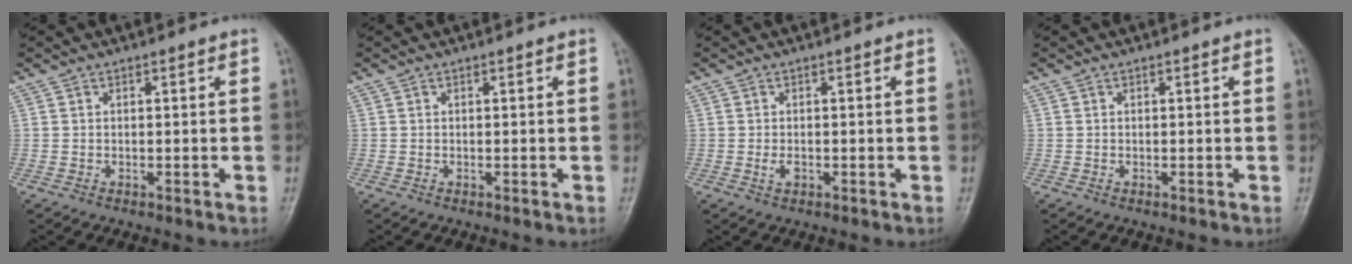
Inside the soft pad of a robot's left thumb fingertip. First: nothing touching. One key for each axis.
{"total": 0.0}
{"total": 1.5, "fx": -0.1, "fy": 0.8, "fz": 1.3, "tx": -0.023, "ty": 0.000, "tz": 0.002}
{"total": 0.0}